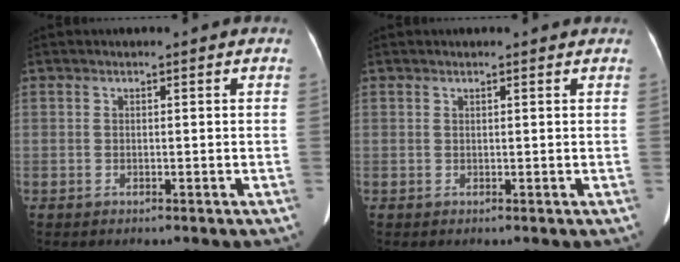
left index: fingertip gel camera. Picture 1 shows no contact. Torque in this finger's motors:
{"motor_torque": [0.03, -0.03, -0.01, 0.00]}